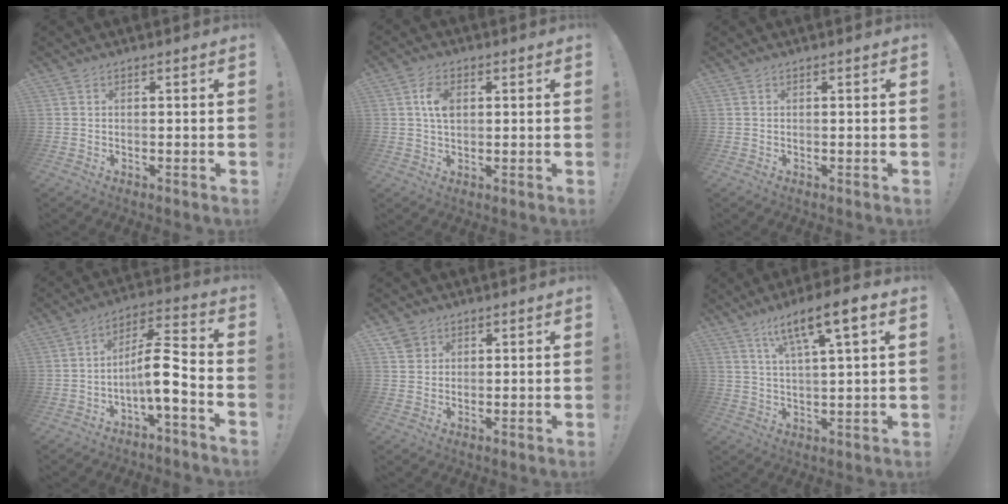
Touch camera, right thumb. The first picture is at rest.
{"total": 6.0, "force": [1.2, 3.8, 4.5], "torque": [-0.068, 0.002, 0.021]}
{"total": 0.0}
{"total": 12.3, "force": [-3.2, 3.7, 11.3], "torque": [-0.182, 0.017, -0.052]}
{"total": 3.3, "force": [1.9, 2.7, 0.5], "torque": [-0.009, -0.004, 0.036]}
{"total": 10.6, "force": [5.9, 1.5, 8.7], "torque": [-0.144, -0.023, 0.093]}